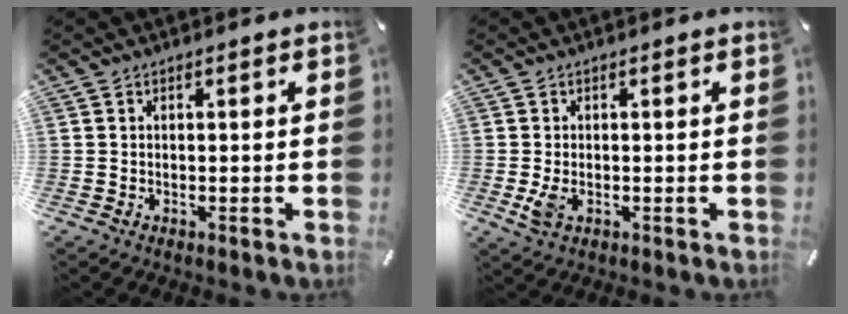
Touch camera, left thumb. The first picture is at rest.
{"total": 3.2, "force": [-0.7, 1.7, 2.6], "torque": [-0.063, -0.004, -0.015]}